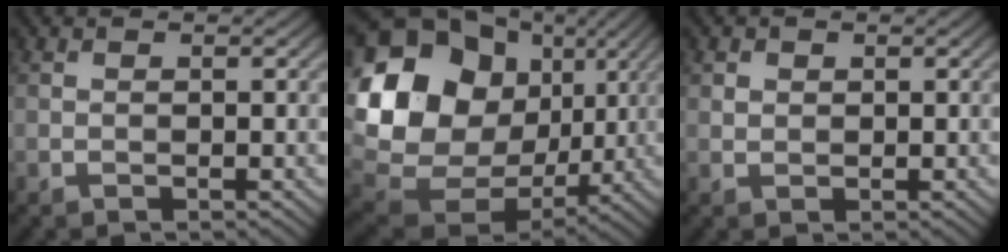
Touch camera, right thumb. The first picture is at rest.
{"total": 20.3, "force": [4.1, 16.3, 11.5], "torque": [-0.288, 0.002, 0.096]}
{"total": 1.1, "force": [0.5, 0.9, 0.3], "torque": [-0.007, -0.002, 0.010]}